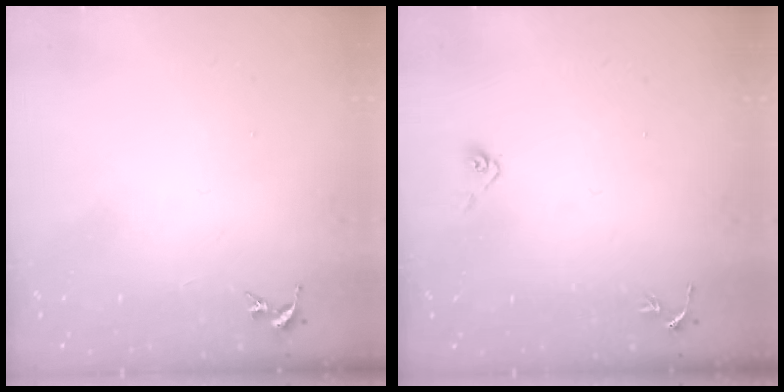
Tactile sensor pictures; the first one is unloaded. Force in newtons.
{"total": 4.0, "press": 3.4, "slide": 2.0}